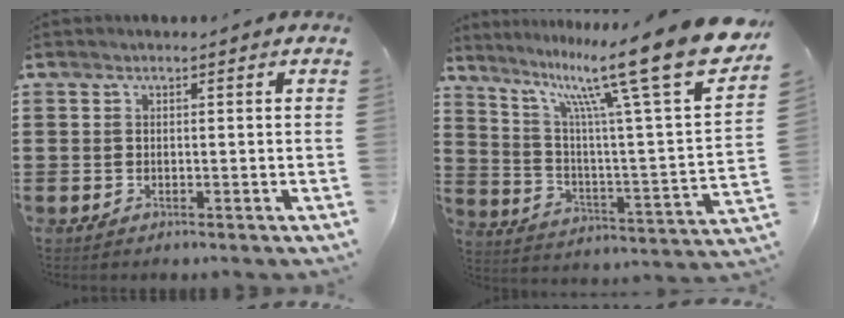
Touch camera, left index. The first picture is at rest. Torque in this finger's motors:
{"motor_torque": [1.50, -0.64, 0.74, 0.21]}